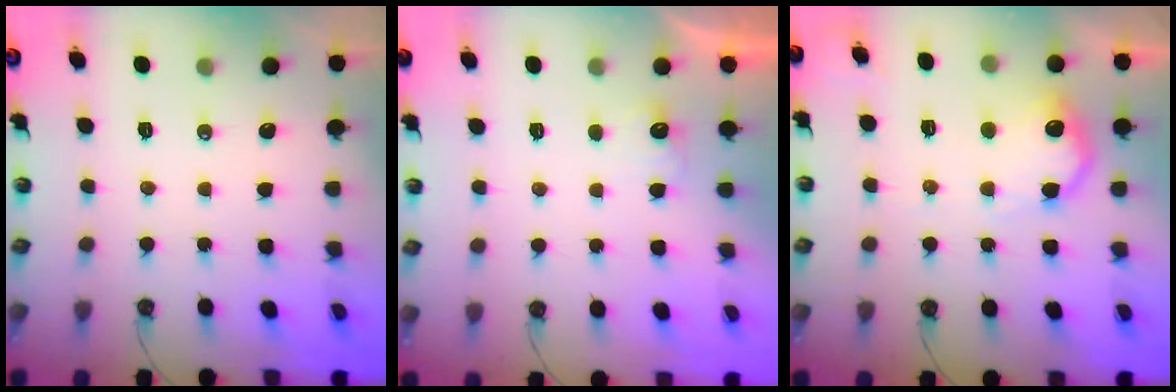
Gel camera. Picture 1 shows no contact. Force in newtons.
{"total": 5.5, "press": 5.5, "slide": 1.0}
{"total": 12.9, "press": 12.8, "slide": 0.8}